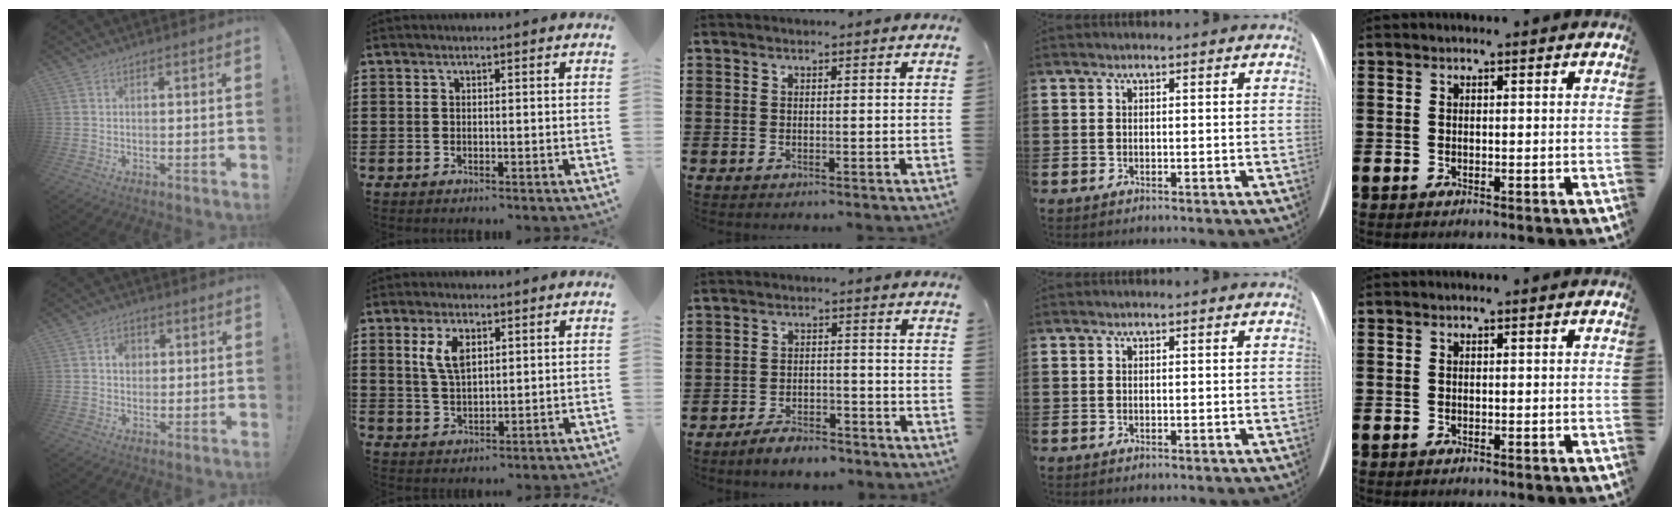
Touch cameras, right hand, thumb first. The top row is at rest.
{"thumb": {"total": 4.4, "force": [0.8, 3.7, 2.3], "torque": [-0.031, 0.002, 0.011]}, "index": {"total": 5.1, "force": [2.0, 2.3, 4.0], "torque": [-0.087, 0.008, 0.034]}, "middle": {"total": 4.2, "force": [-4.0, 0.9, 1.2], "torque": [-0.027, 0.005, -0.081]}}